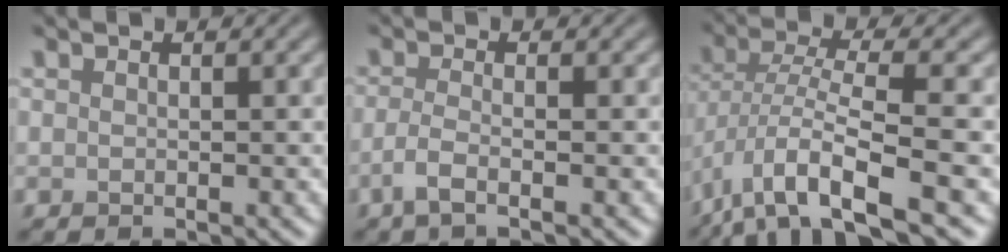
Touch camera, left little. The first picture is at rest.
{"total": 2.3, "force": [-1.1, 0.7, 1.9], "torque": [-0.038, -0.004, -0.032]}
{"total": 8.3, "force": [-4.3, 2.3, 6.7], "torque": [-0.124, 0.002, -0.085]}